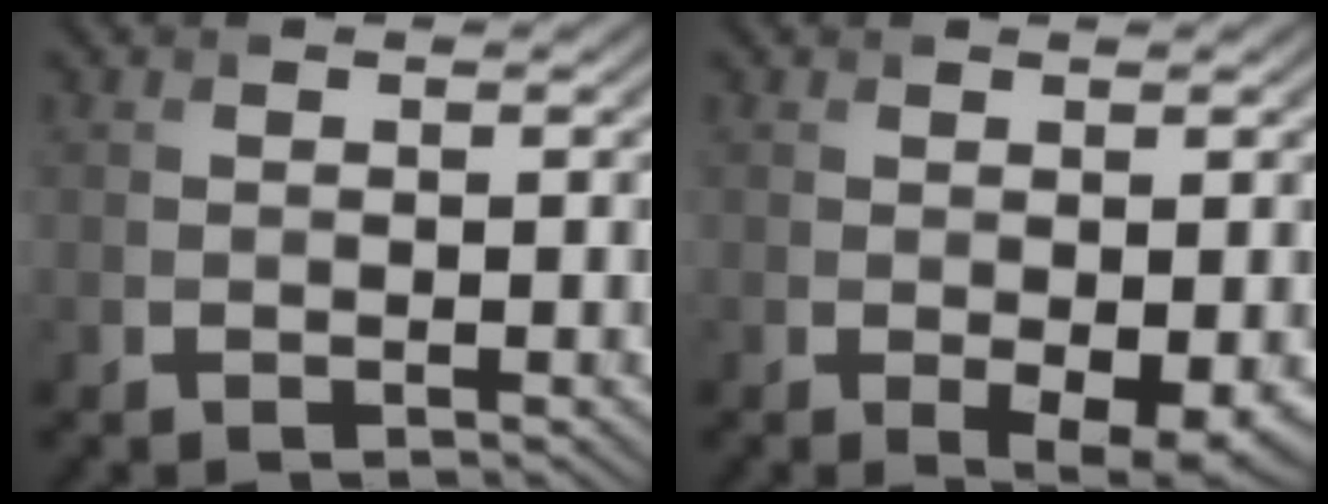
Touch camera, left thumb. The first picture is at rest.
{"total": 3.5, "force": [-1.0, 1.5, 3.0], "torque": [-0.050, -0.015, -0.008]}